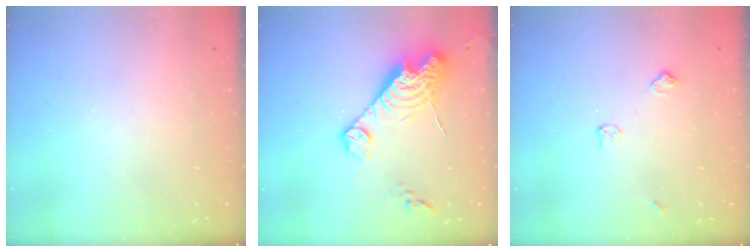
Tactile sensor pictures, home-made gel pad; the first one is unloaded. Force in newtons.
{"total": 14.8, "press": 14.8, "slide": 1.1}
{"total": 5.6, "press": 5.6, "slide": 0.9}